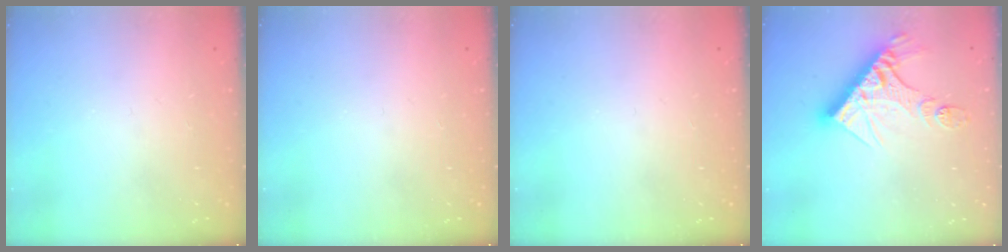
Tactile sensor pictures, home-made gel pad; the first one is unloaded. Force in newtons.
{"total": 0.0}
{"total": 0.0}
{"total": 14.5, "press": 14.4, "slide": 1.6}